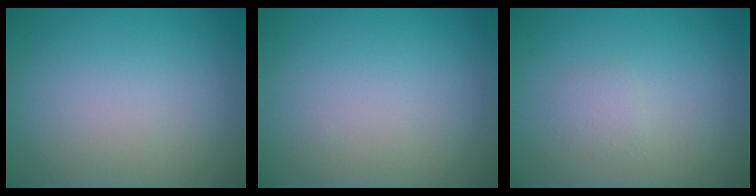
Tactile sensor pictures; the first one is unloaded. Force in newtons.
{"total": 0.0}
{"total": 1.1, "press": 1.0, "slide": 0.1}